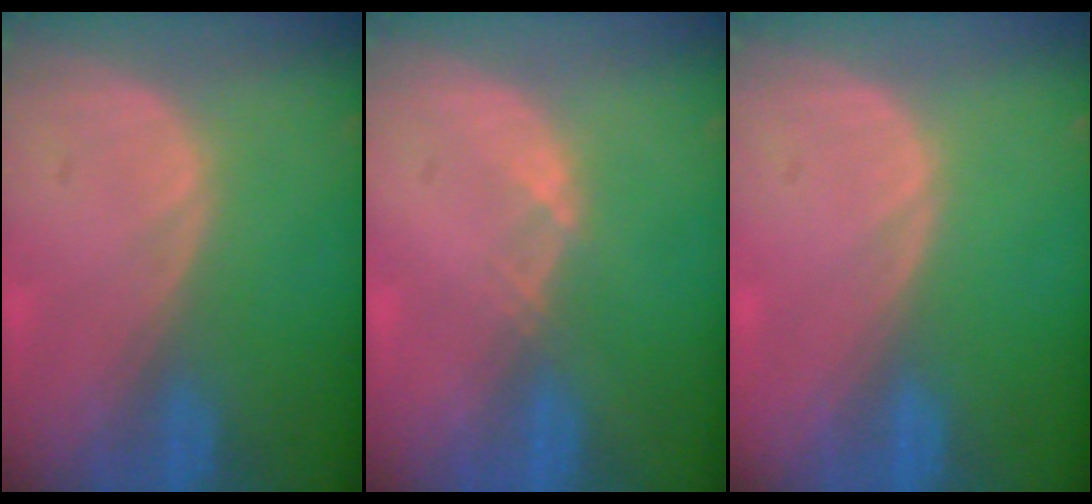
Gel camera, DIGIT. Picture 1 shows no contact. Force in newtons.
{"total": 1.0, "press": 0.8, "slide": 0.5}
{"total": 0.0}